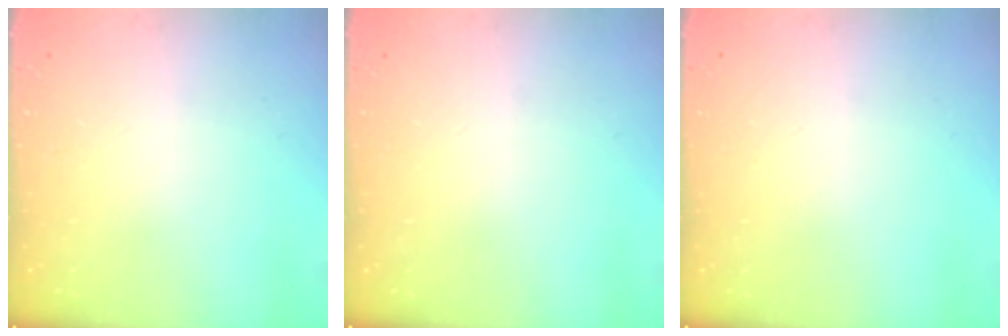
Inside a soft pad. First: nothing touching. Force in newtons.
{"total": 0.0}
{"total": 0.0}